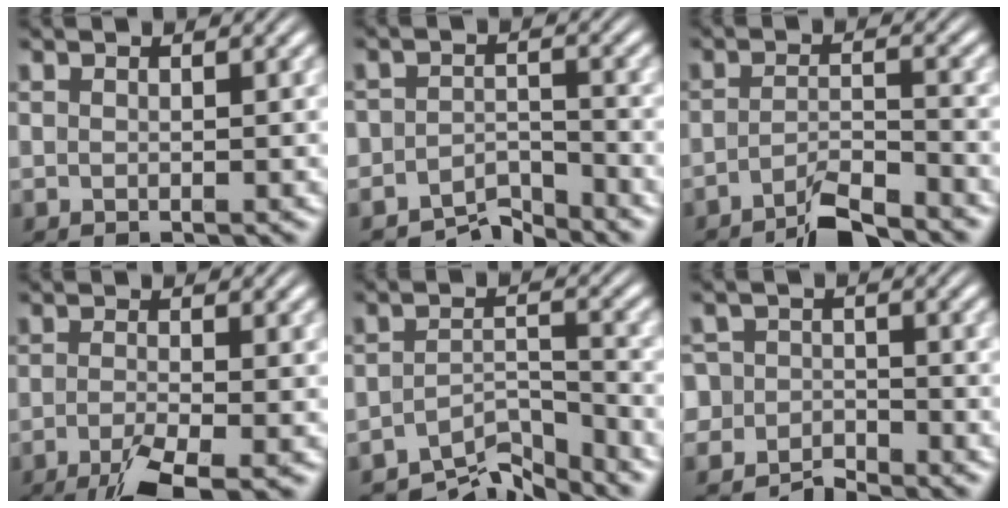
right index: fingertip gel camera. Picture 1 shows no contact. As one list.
[{"total": 4.9, "force": [-4.5, 1.5, 0.9], "torque": [0.005, -0.009, -0.082]}, {"total": 4.6, "force": [-4.2, 0.4, 1.6], "torque": [-0.018, -0.009, -0.069]}, {"total": 4.8, "force": [-3.3, 1.1, 3.4], "torque": [-0.061, -0.022, -0.046]}, {"total": 6.8, "force": [-5.9, 2.0, 2.7], "torque": [-0.031, -0.023, -0.091]}, {"total": 4.2, "force": [-3.4, 2.4, 0.0], "torque": [-0.003, -0.018, -0.061]}]